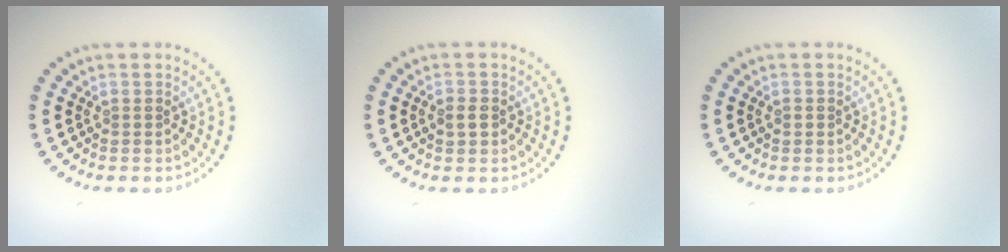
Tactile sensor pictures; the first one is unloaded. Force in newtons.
{"total": 1.4, "press": 1.3, "slide": 0.2}
{"total": 0.6, "press": 0.6, "slide": 0.1}